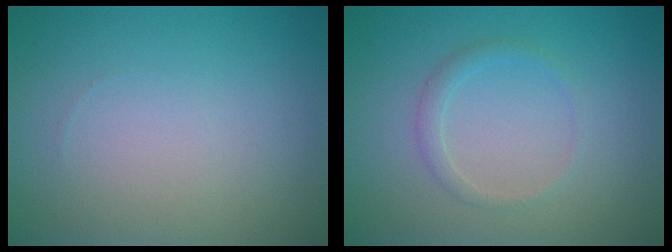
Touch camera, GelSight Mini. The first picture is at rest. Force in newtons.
{"total": 1.3, "press": 1.3, "slide": 0.1}